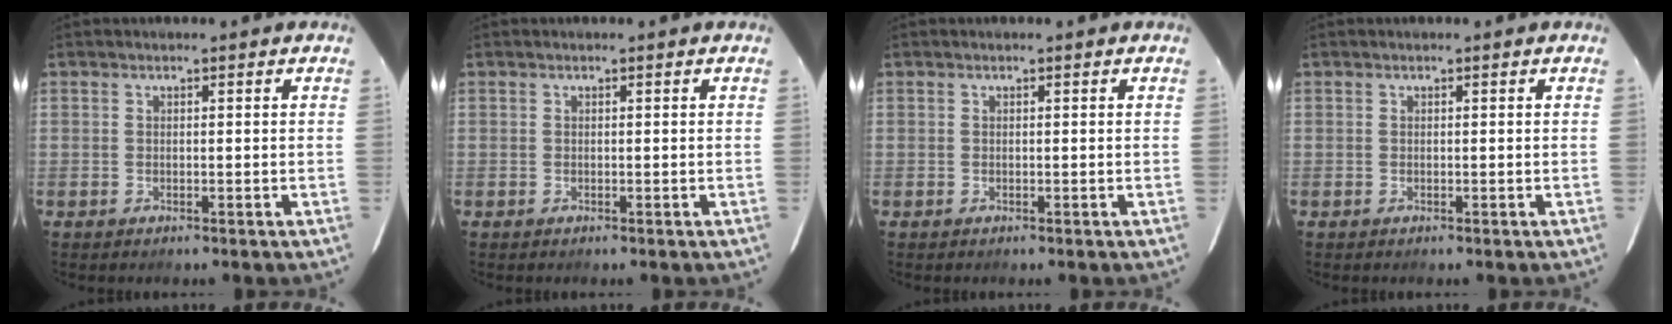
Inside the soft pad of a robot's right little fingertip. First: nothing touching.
{"total": 0.0}
{"total": 0.0}
{"total": 0.0}